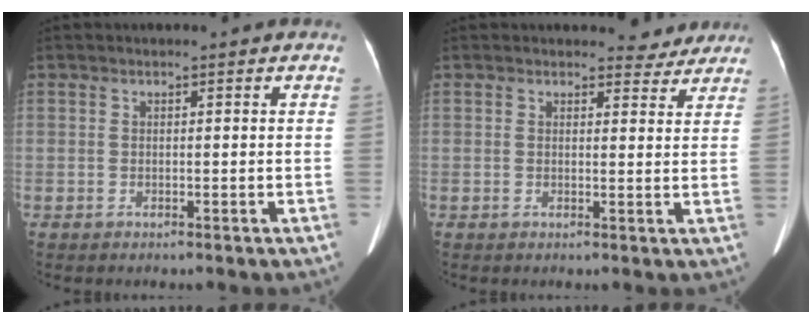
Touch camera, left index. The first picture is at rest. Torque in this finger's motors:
{"motor_torque": [-0.05, -0.22, -0.06, 0.01]}